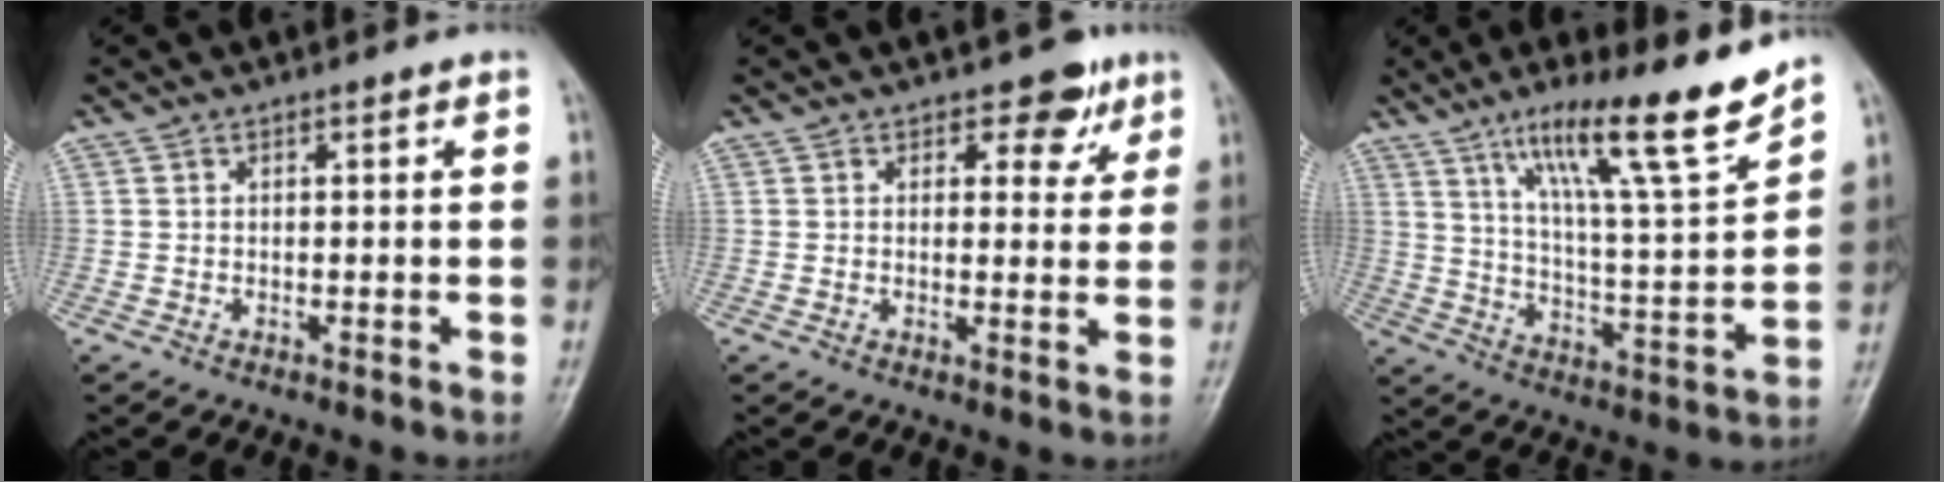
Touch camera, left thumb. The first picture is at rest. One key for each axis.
{"total": 5.1, "fx": 3.1, "fy": 3.2, "fz": 2.5, "tx": 0.005, "ty": -0.012, "tz": 0.036}
{"total": 17.2, "fx": 12.0, "fy": 1.8, "fz": 12.1, "tx": -0.181, "ty": -0.071, "tz": 0.202}